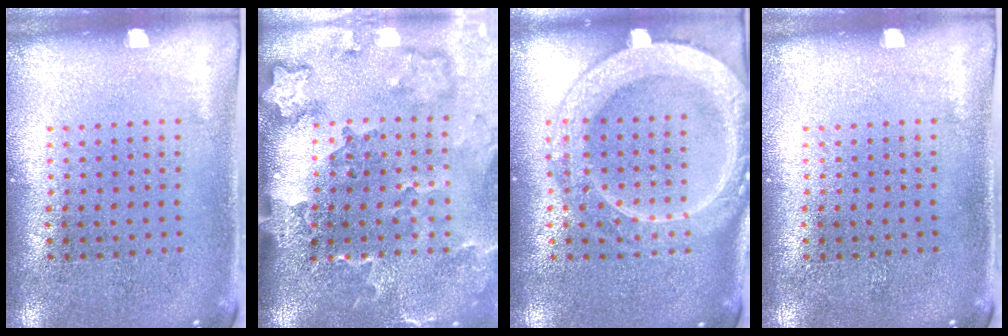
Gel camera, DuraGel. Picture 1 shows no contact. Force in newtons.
{"total": 3.5, "press": 2.5, "slide": 2.5}
{"total": 4.0, "press": 4.0, "slide": 0.5}
{"total": 0.0}